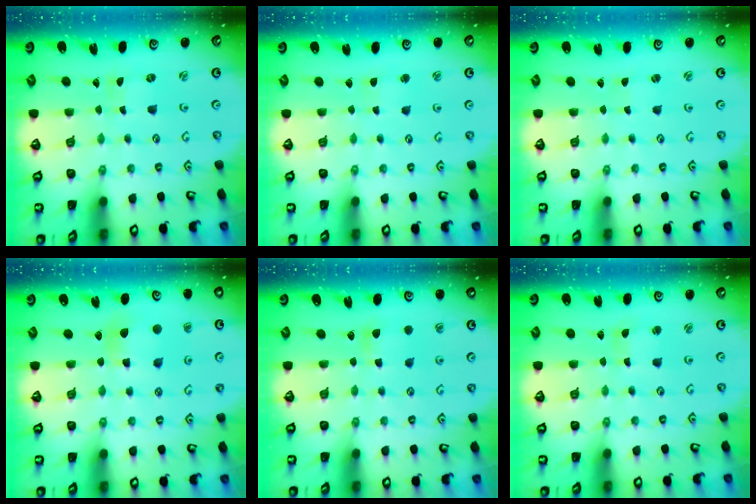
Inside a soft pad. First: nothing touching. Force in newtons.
{"total": 2.2, "press": 2.2, "slide": 0.2}
{"total": 1.0, "press": 1.0, "slide": 0.2}
{"total": 6.1, "press": 6.1, "slide": 0.2}
{"total": 5.1, "press": 5.0, "slide": 0.7}
{"total": 1.6, "press": 1.6, "slide": 0.3}